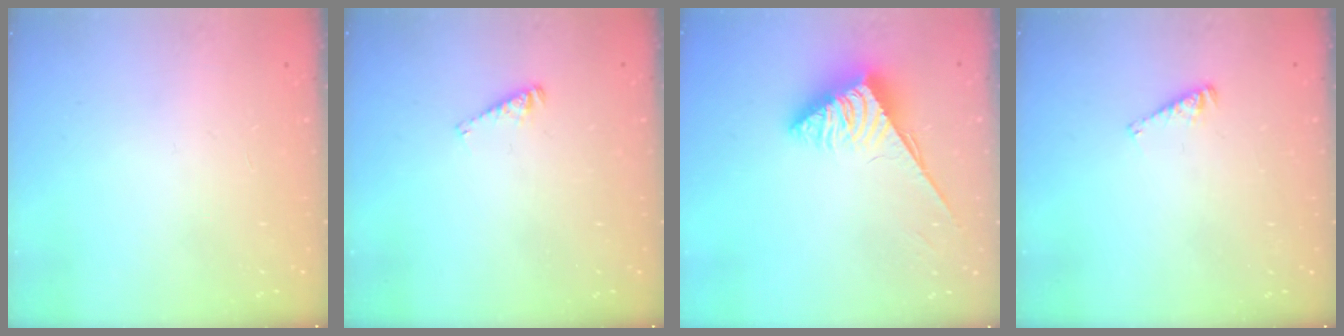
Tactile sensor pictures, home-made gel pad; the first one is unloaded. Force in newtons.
{"total": 3.0, "press": 3.0, "slide": 0.3}
{"total": 3.8, "press": 3.8, "slide": 0.6}
{"total": 3.0, "press": 3.0, "slide": 0.3}